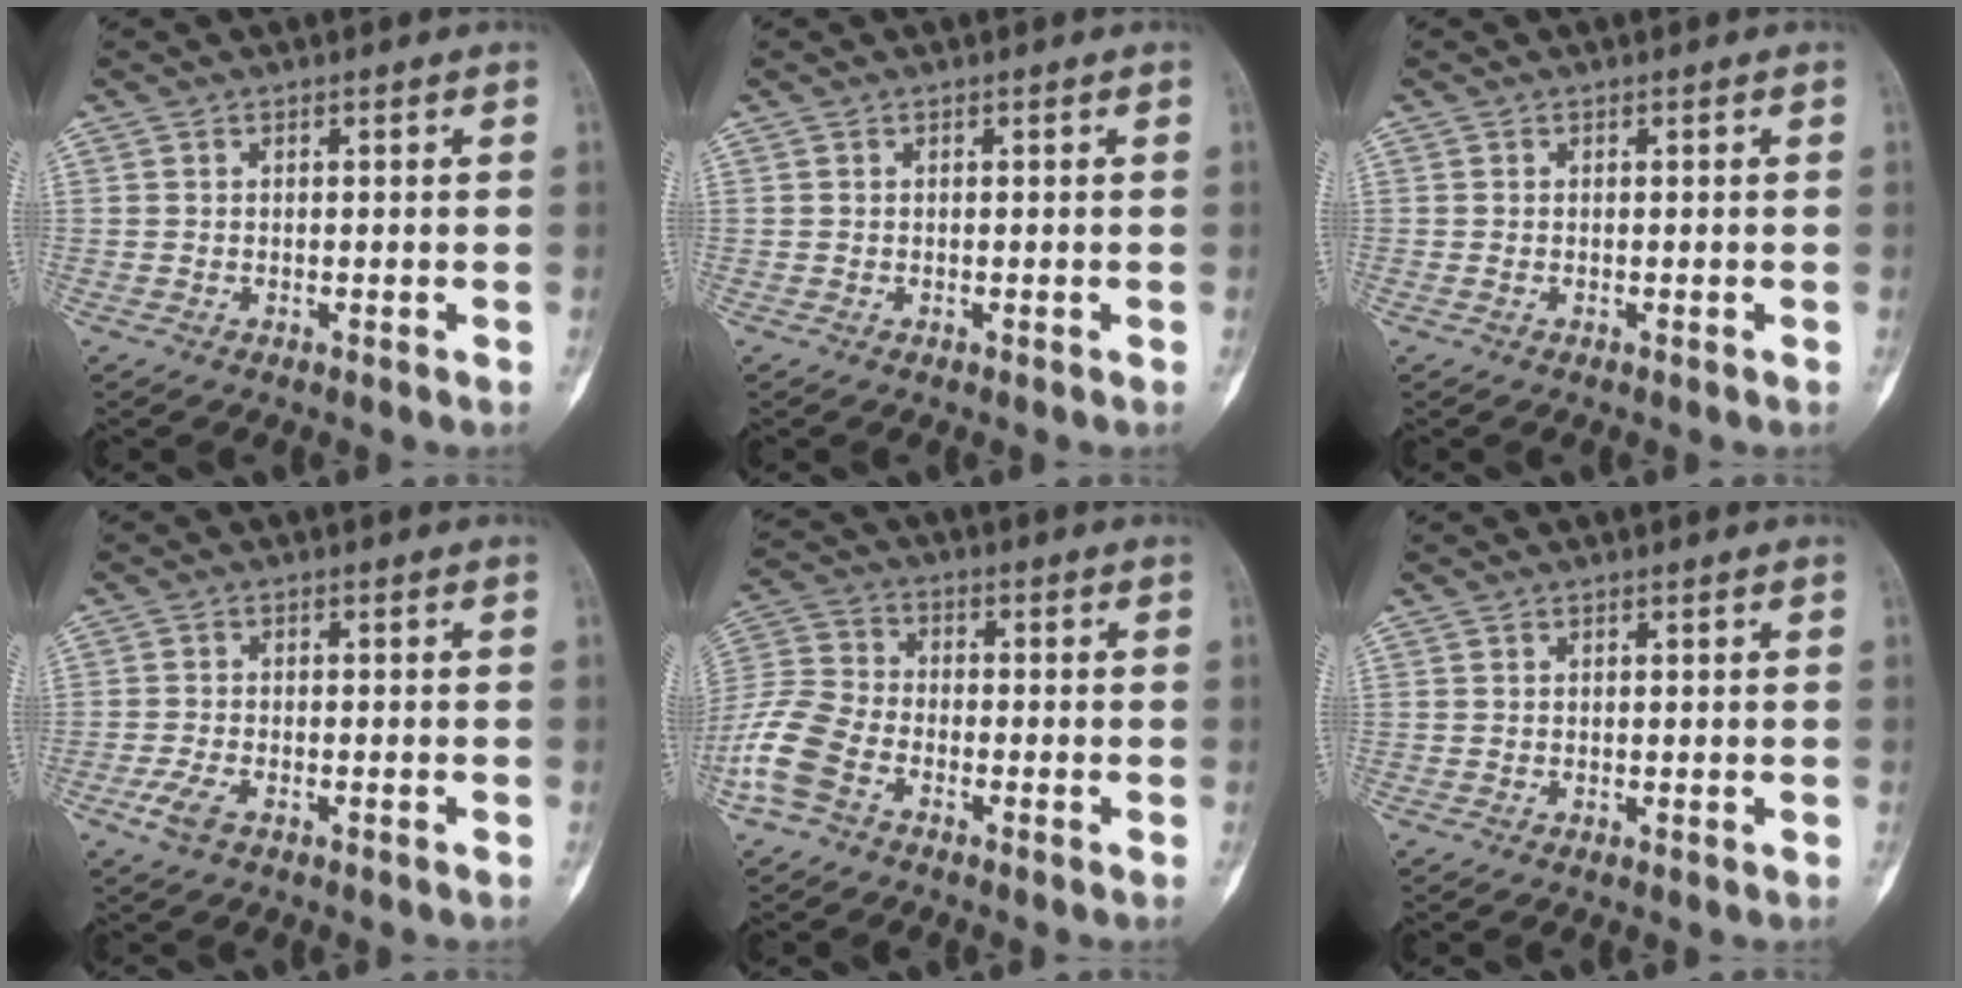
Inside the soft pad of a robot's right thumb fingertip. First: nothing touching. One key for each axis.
{"total": 0.0}
{"total": 0.0}
{"total": 3.7, "fx": -2.0, "fy": 1.5, "fz": 2.7, "tx": -0.067, "ty": 0.007, "tz": -0.040}
{"total": 11.3, "fx": -5.6, "fy": 6.9, "fz": 7.0, "tx": -0.156, "ty": 0.024, "tz": -0.122}
{"total": 0.0}